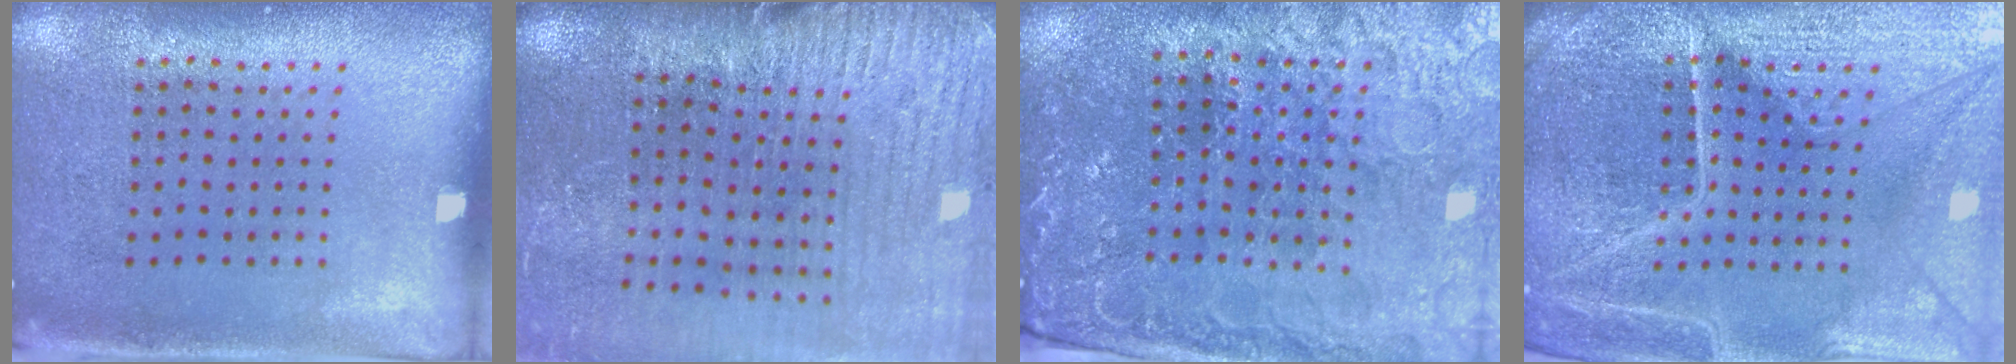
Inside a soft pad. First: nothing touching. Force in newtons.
{"total": 4.0, "press": 3.6, "slide": 1.9}
{"total": 3.4, "press": 3.4, "slide": 0.3}
{"total": 5.6, "press": 5.1, "slide": 2.2}